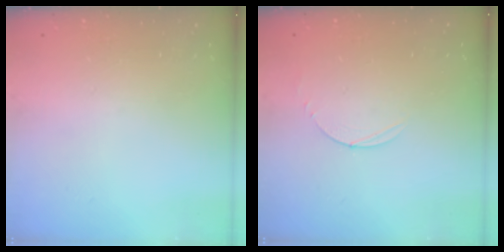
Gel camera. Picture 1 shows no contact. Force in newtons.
{"total": 3.0, "press": 3.0, "slide": 0.3}